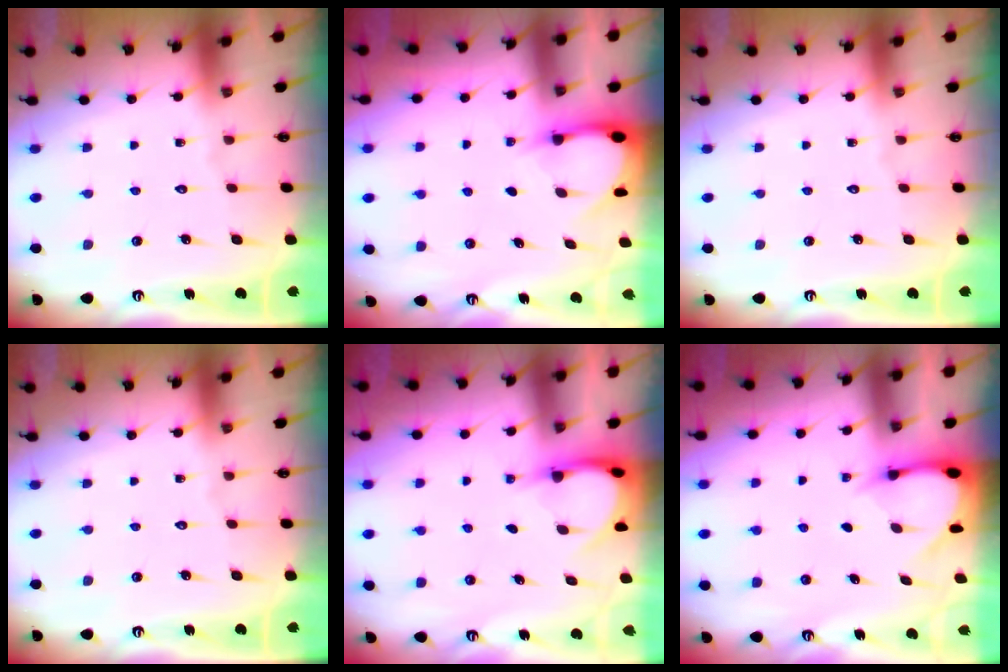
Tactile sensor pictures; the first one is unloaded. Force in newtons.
{"total": 3.0, "press": 3.0, "slide": 0.4}
{"total": 0.0}
{"total": 0.0}
{"total": 3.7, "press": 3.7, "slide": 0.3}
{"total": 3.7, "press": 3.7, "slide": 0.3}